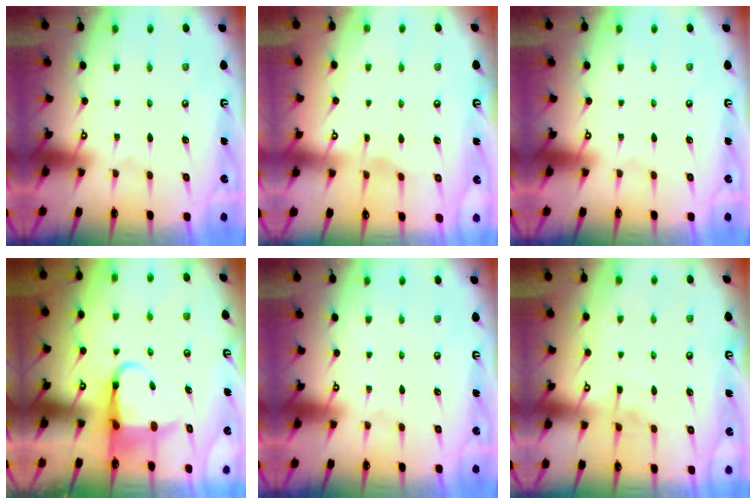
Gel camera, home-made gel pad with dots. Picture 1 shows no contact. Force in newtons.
{"total": 2.7, "press": 2.6, "slide": 0.3}
{"total": 0.0}
{"total": 6.1, "press": 6.0, "slide": 1.1}
{"total": 0.0}
{"total": 4.4, "press": 4.3, "slide": 0.6}